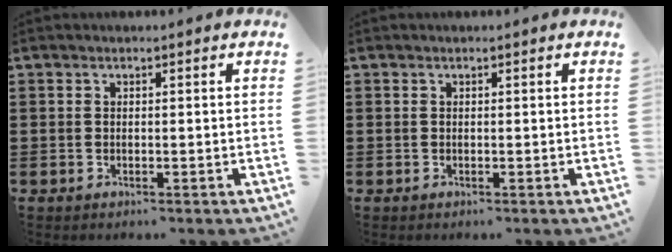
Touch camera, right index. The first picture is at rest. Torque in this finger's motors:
{"motor_torque": [0.00, 2.14, 0.00, -0.01]}